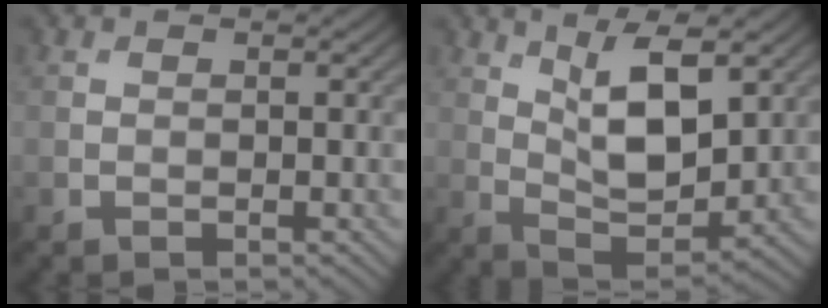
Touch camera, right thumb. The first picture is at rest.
{"total": 8.5, "force": [3.3, 3.5, 7.0], "torque": [-0.137, -0.005, 0.064]}